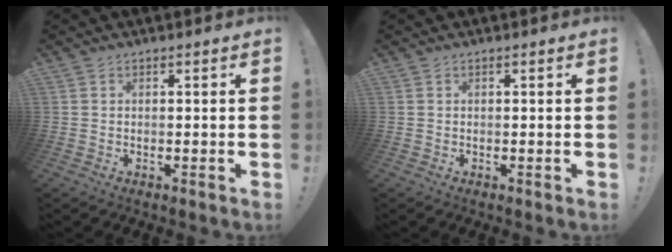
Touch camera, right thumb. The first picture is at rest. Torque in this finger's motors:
{"motor_torque": [-0.02, -0.02, 0.05, 0.02, 0.01]}